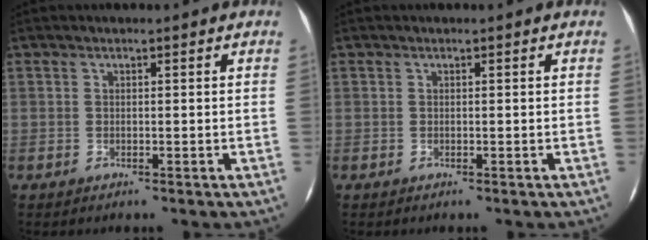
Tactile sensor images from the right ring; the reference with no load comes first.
{"total": 0.0}